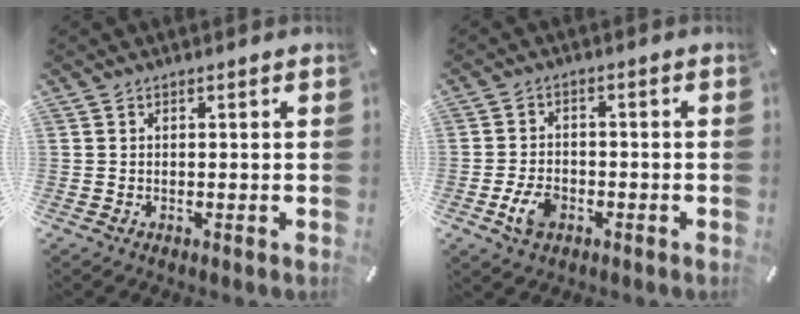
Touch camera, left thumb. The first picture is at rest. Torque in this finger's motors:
{"motor_torque": [0.92, 1.23, 0.63, 0.56, 0.04]}